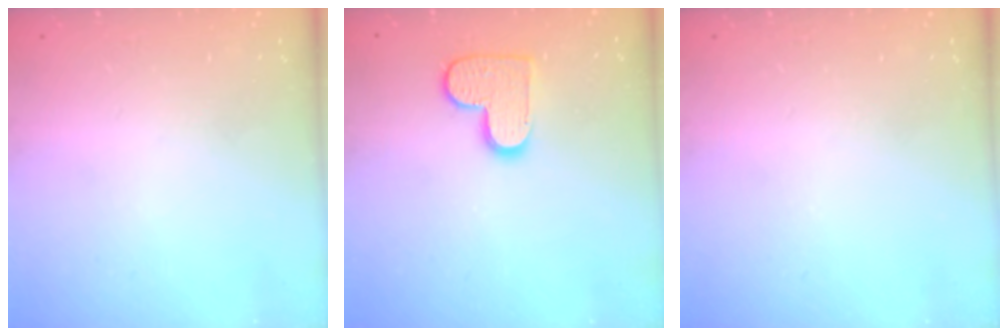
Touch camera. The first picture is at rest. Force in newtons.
{"total": 10.5, "press": 10.5, "slide": 0.5}
{"total": 0.0}